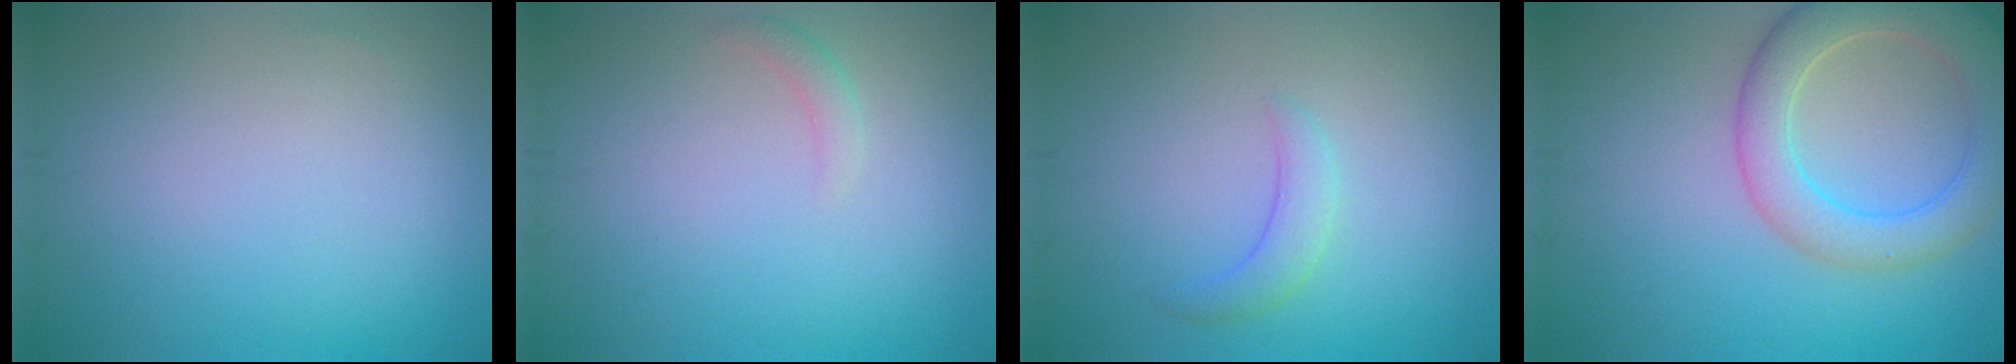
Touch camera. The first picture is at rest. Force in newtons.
{"total": 1.1, "press": 1.1, "slide": 0.0}
{"total": 1.8, "press": 1.8, "slide": 0.1}
{"total": 6.5, "press": 6.5, "slide": 0.5}